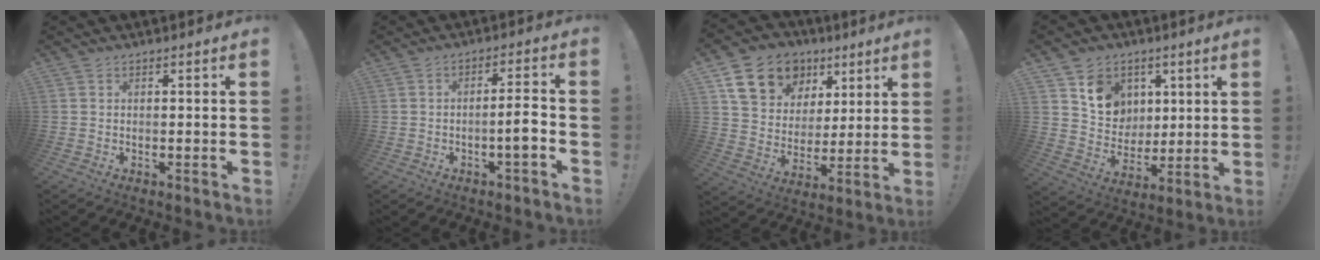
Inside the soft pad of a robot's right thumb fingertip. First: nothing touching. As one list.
[{"total": 6.2, "force": [-2.3, 1.3, 5.6], "torque": [-0.081, 0.008, -0.040]}, {"total": 16.9, "force": [8.9, 12.6, 6.8], "torque": [-0.106, -0.037, 0.183]}, {"total": 11.6, "force": [6.0, 9.4, 3.2], "torque": [-0.049, -0.040, 0.124]}]